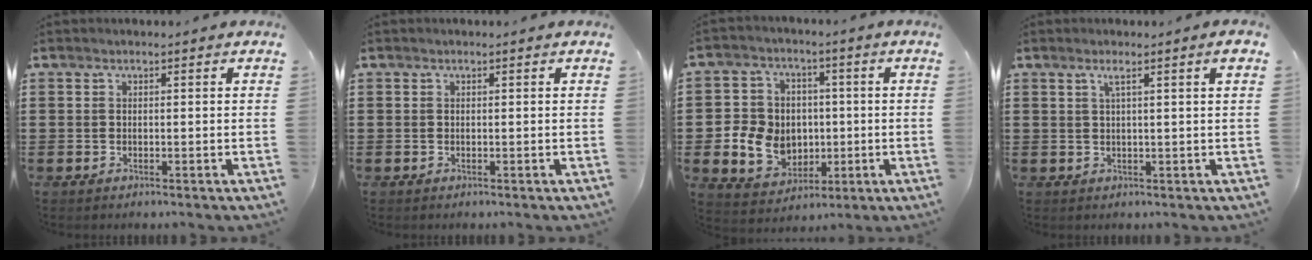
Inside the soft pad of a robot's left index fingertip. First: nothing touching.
{"total": 0.0}
{"total": 8.3, "force": [-0.8, 7.7, 2.9], "torque": [-0.082, 0.018, -0.008]}
{"total": 2.7, "force": [1.4, -0.4, 2.2], "torque": [-0.043, -0.003, 0.022]}